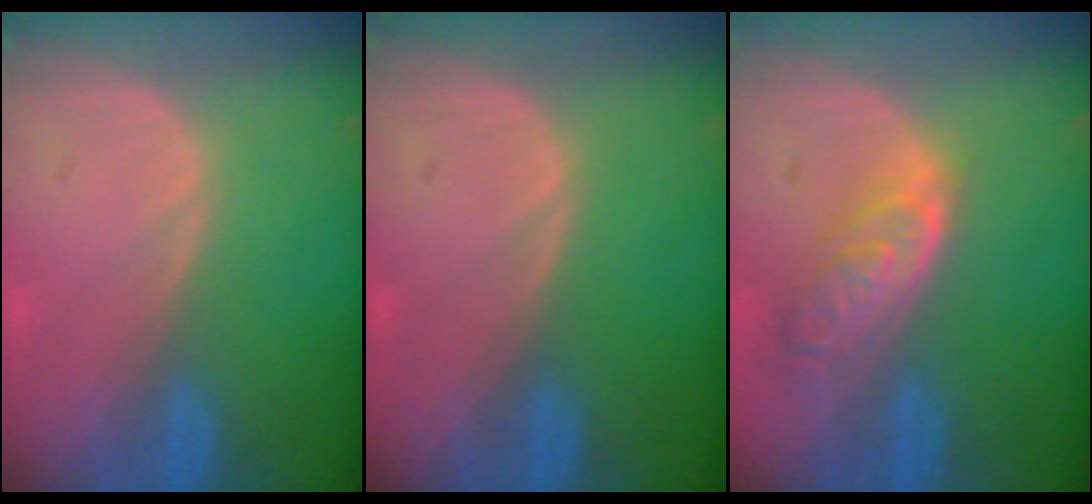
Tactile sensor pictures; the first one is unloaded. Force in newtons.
{"total": 0.0}
{"total": 6.3, "press": 5.7, "slide": 2.7}